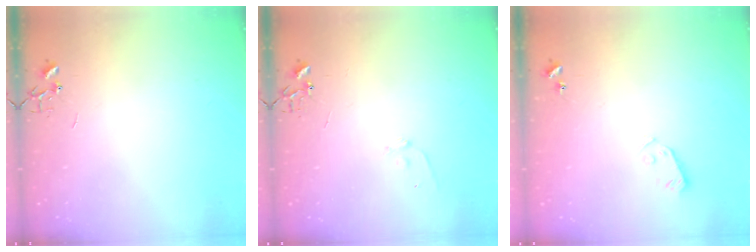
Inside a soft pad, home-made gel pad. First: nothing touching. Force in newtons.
{"total": 7.1, "press": 7.0, "slide": 0.7}
{"total": 3.1, "press": 3.0, "slide": 0.9}